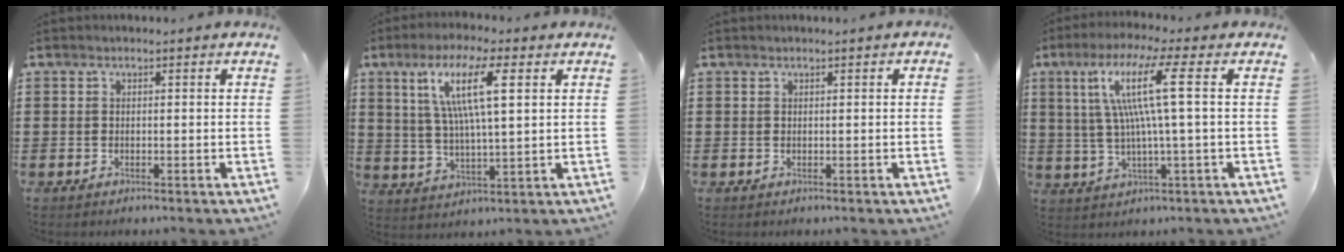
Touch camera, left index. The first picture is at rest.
{"total": 11.1, "force": [4.6, 2.5, 9.8], "torque": [-0.200, 0.010, 0.077]}
{"total": 0.0}
{"total": 10.7, "force": [2.3, 0.3, 10.5], "torque": [-0.223, -0.004, 0.025]}